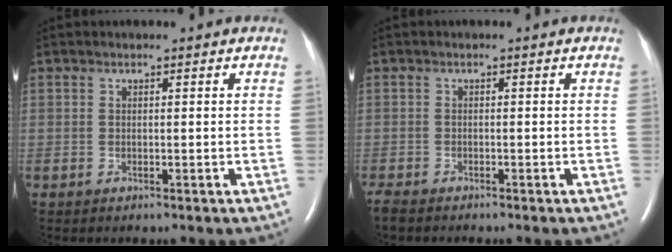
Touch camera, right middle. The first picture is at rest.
{"total": 2.3, "force": [-2.1, 0.2, 0.9], "torque": [-0.021, -0.007, -0.032]}